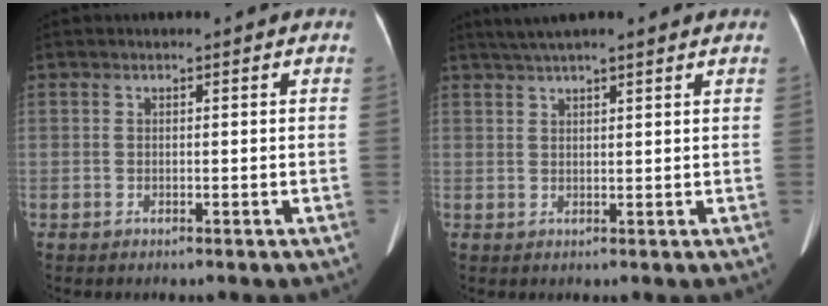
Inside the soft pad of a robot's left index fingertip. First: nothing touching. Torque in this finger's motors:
{"motor_torque": [0.34, -1.80, 0.39, 0.08]}